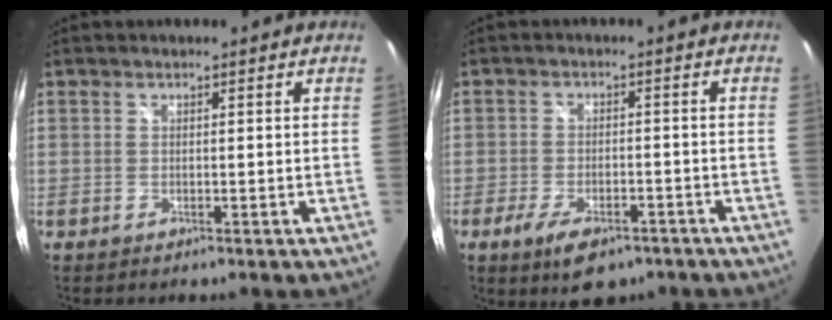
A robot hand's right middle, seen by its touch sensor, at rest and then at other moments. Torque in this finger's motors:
{"motor_torque": [1.12, -1.02, 0.15, 0.11]}